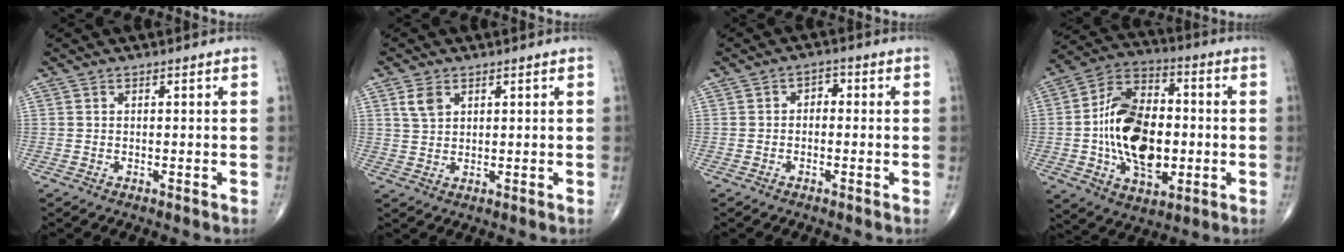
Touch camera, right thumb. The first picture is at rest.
{"total": 3.6, "force": [1.8, 2.3, 2.1], "torque": [-0.034, -0.003, 0.039]}
{"total": 2.5, "force": [-0.2, 1.9, 1.6], "torque": [-0.009, 0.014, -0.013]}
{"total": 20.0, "force": [-1.3, 12.4, 15.6], "torque": [-0.247, 0.021, -0.019]}